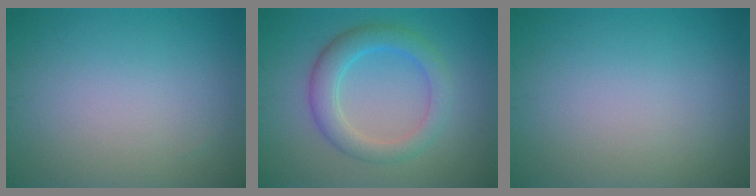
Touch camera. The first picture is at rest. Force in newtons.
{"total": 4.3, "press": 4.3, "slide": 0.1}
{"total": 0.0}